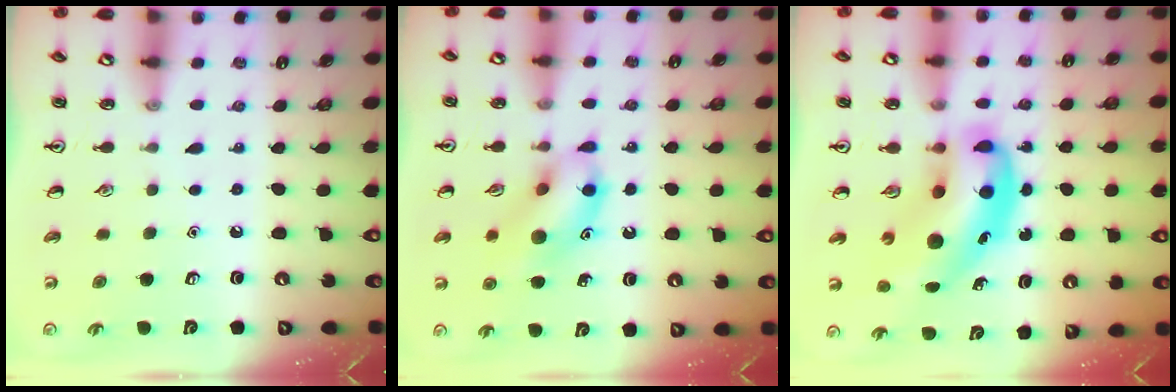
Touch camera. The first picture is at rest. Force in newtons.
{"total": 12.0, "press": 11.9, "slide": 1.8}
{"total": 12.7, "press": 12.1, "slide": 3.8}